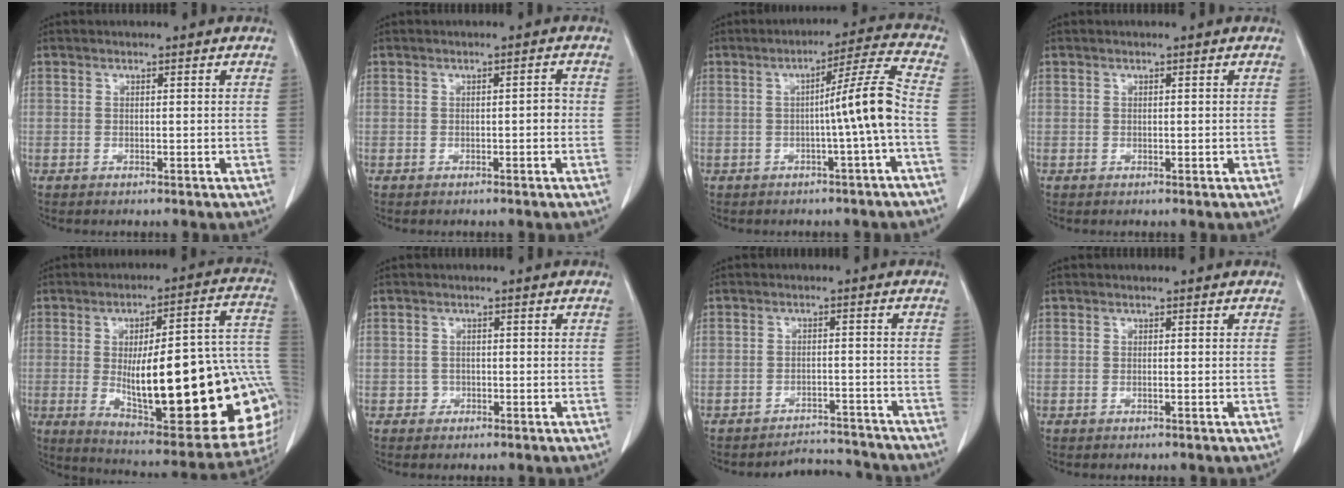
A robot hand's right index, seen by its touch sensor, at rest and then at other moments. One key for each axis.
{"total": 1.3, "fx": -0.3, "fy": 0.3, "fz": 1.2, "tx": -0.014, "ty": 0.003, "tz": -0.003}
{"total": 7.8, "fx": -1.5, "fy": -1.6, "fz": 7.5, "tx": -0.110, "ty": 0.017, "tz": -0.021}
{"total": 0.0}
{"total": 31.6, "fx": -4.3, "fy": 8.1, "fz": 30.2, "tx": -0.329, "ty": 0.016, "tz": -0.044}
{"total": 1.3, "fx": -0.4, "fy": 1.2, "fz": -0.2, "tx": 0.007, "ty": 0.009, "tz": -0.009}
{"total": 6.2, "fx": -6.1, "fy": 1.1, "fz": -0.8, "tx": 0.014, "ty": 0.015, "tz": -0.083}
{"total": 0.0}